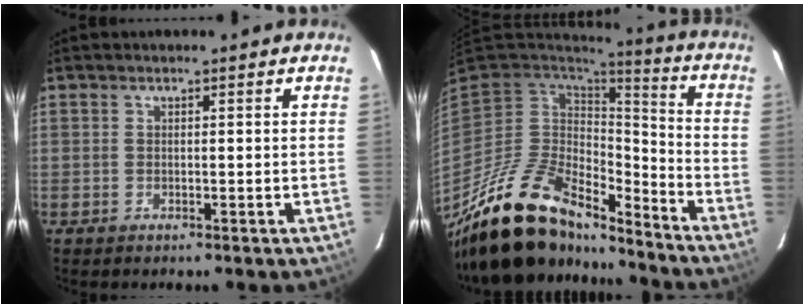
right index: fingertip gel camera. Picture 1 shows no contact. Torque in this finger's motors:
{"motor_torque": [1.01, -1.13, 0.65, 0.15]}